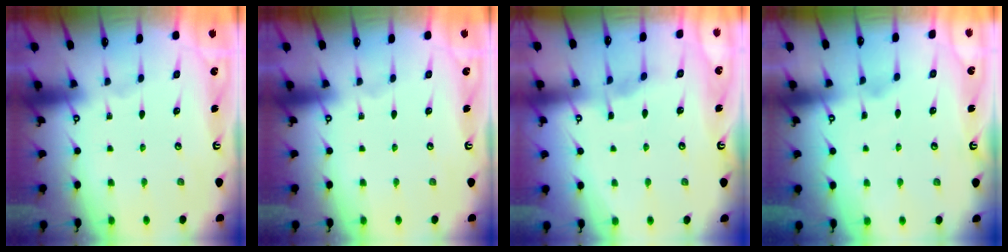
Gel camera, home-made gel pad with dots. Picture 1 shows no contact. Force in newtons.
{"total": 0.0}
{"total": 3.2, "press": 3.1, "slide": 0.3}
{"total": 2.2, "press": 2.2, "slide": 0.3}